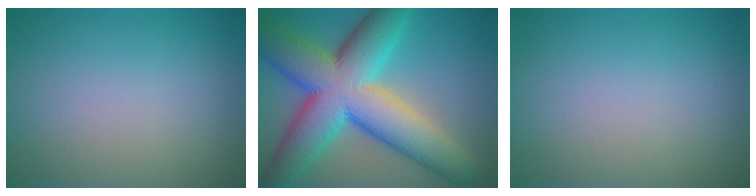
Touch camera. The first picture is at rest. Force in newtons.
{"total": 14.6, "press": 14.6, "slide": 0.2}
{"total": 0.0}